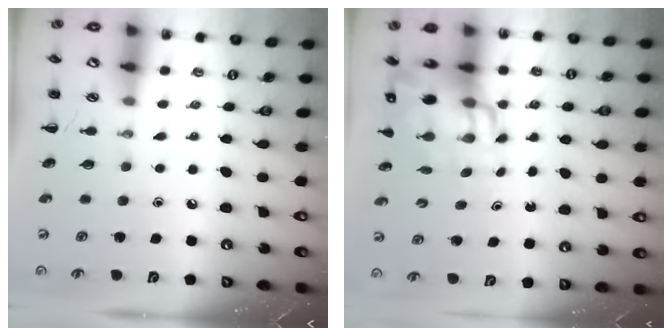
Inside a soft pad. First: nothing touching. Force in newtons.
{"total": 11.3, "press": 10.9, "slide": 3.1}